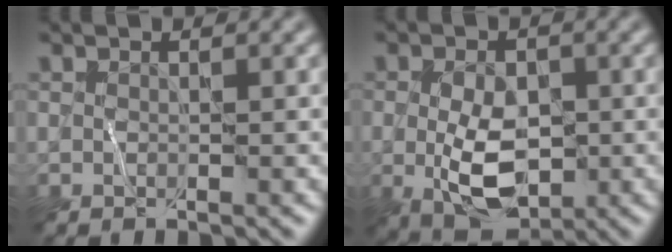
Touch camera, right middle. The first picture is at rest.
{"total": 6.1, "force": [-0.7, 3.7, 4.8], "torque": [-0.091, -0.011, -0.011]}